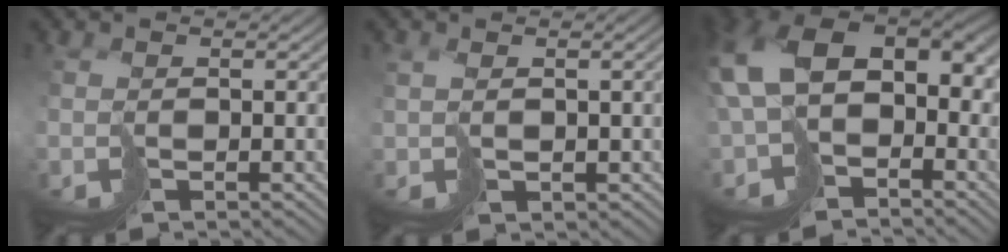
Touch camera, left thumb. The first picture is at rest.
{"total": 2.9, "force": [0.6, 1.4, 2.5], "torque": [-0.053, -0.002, 0.020]}
{"total": 13.0, "force": [-0.7, 9.1, 9.2], "torque": [-0.216, -0.021, 0.007]}